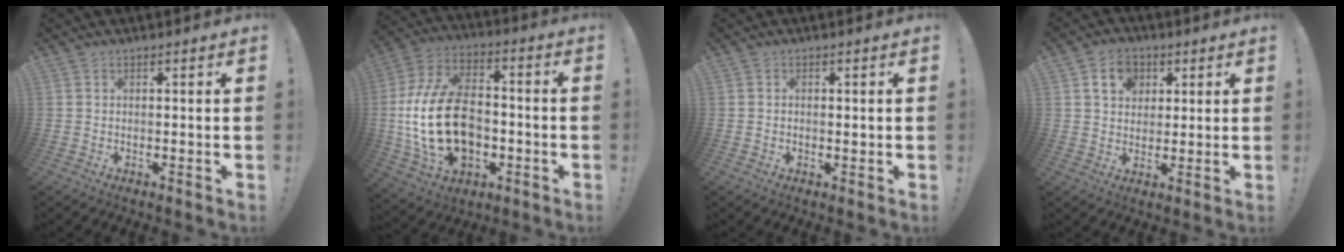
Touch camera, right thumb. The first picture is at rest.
{"total": 24.1, "force": [-3.3, 16.1, 17.7], "torque": [-0.342, 0.029, -0.042]}
{"total": 0.5, "force": [-0.1, 0.4, 0.3], "torque": [-0.009, 0.003, -0.001]}
{"total": 8.5, "force": [3.6, 6.9, 3.4], "torque": [-0.051, -0.005, 0.069]}